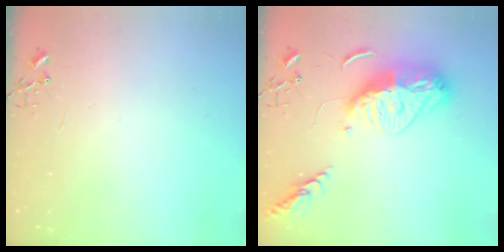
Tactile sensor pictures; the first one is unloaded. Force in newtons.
{"total": 16.9, "press": 16.8, "slide": 1.6}